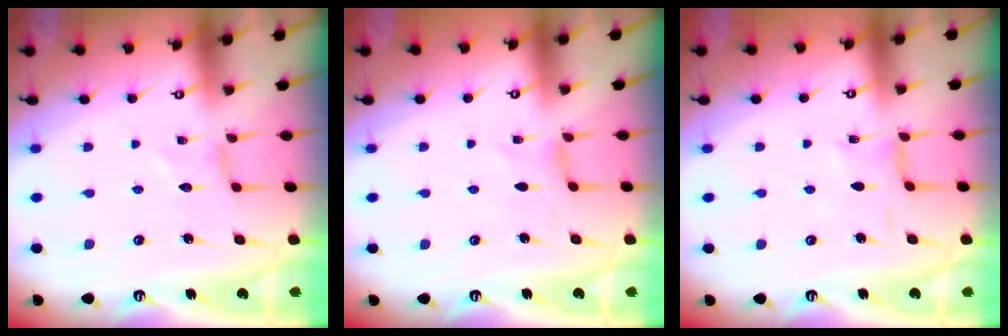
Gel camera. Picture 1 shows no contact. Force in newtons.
{"total": 0.0}
{"total": 0.6, "press": 0.5, "slide": 0.2}